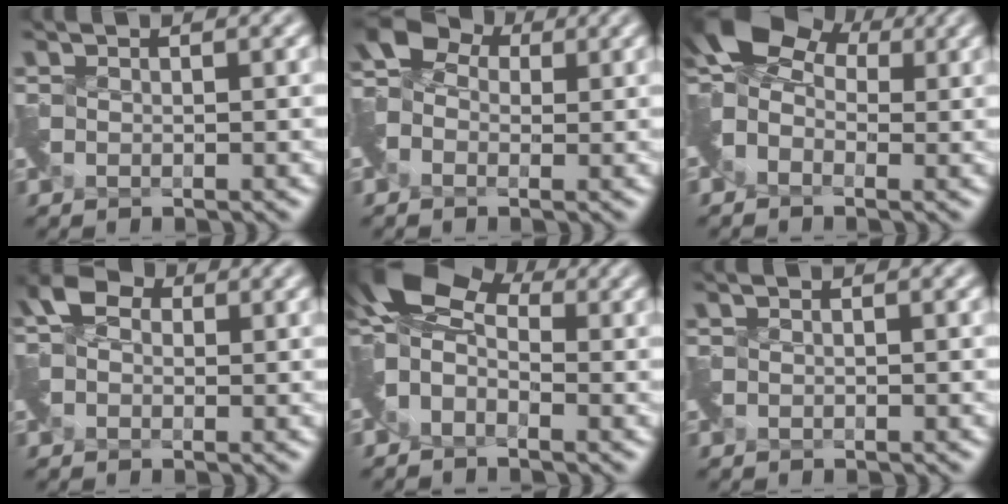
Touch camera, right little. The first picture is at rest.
{"total": 4.3, "force": [0.1, 3.4, 2.6], "torque": [-0.059, 0.007, -0.001]}
{"total": 6.9, "force": [1.6, 4.6, 4.9], "torque": [-0.099, 0.015, 0.014]}
{"total": 2.5, "force": [0.0, 2.2, 1.2], "torque": [-0.025, 0.007, -0.010]}
{"total": 6.8, "force": [1.1, 4.2, 5.2], "torque": [-0.107, 0.020, 0.002]}
{"total": 0.0}